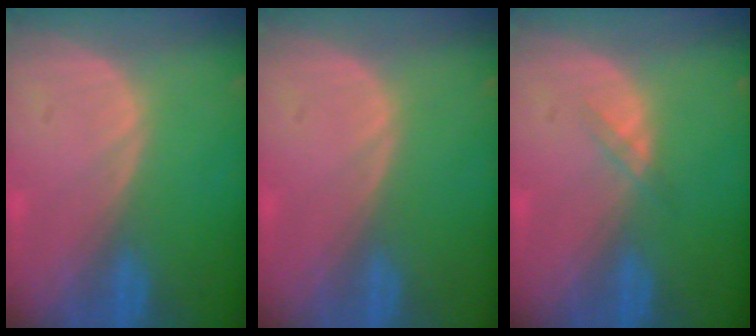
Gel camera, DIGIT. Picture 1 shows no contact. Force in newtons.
{"total": 0.0}
{"total": 1.3, "press": 1.3, "slide": 0.2}